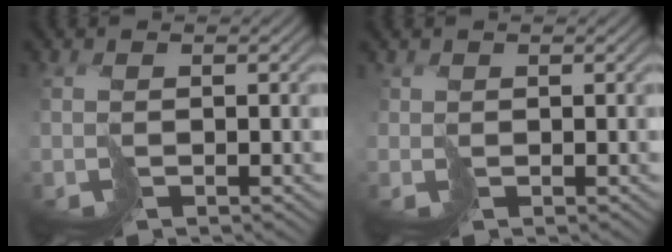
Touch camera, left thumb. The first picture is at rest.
{"total": 0.6, "force": [0.2, 0.3, -0.5], "torque": [0.011, -0.002, 0.008]}